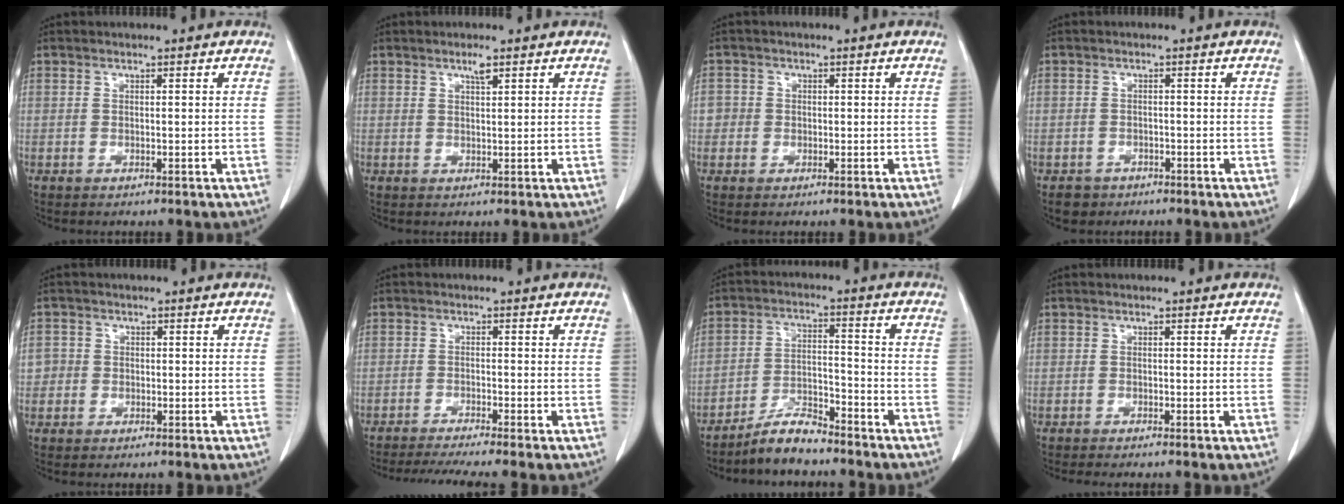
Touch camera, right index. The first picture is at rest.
{"total": 1.6, "force": [1.0, 0.2, 1.2], "torque": [-0.023, 0.000, 0.019]}
{"total": 2.1, "force": [-0.2, 2.1, 0.1], "torque": [0.012, 0.007, -0.008]}
{"total": 2.5, "force": [-1.5, 1.9, 0.0], "torque": [-0.004, 0.008, -0.025]}
{"total": 2.4, "force": [-0.3, 2.3, 0.2], "torque": [0.009, 0.008, -0.009]}
{"total": 7.2, "force": [-6.2, -1.2, 3.4], "torque": [-0.048, -0.016, -0.100]}
{"total": 6.4, "force": [-5.8, 1.5, 2.4], "torque": [-0.043, -0.002, -0.107]}
{"total": 1.9, "force": [-1.6, -0.2, 0.9], "torque": [-0.012, -0.001, -0.025]}